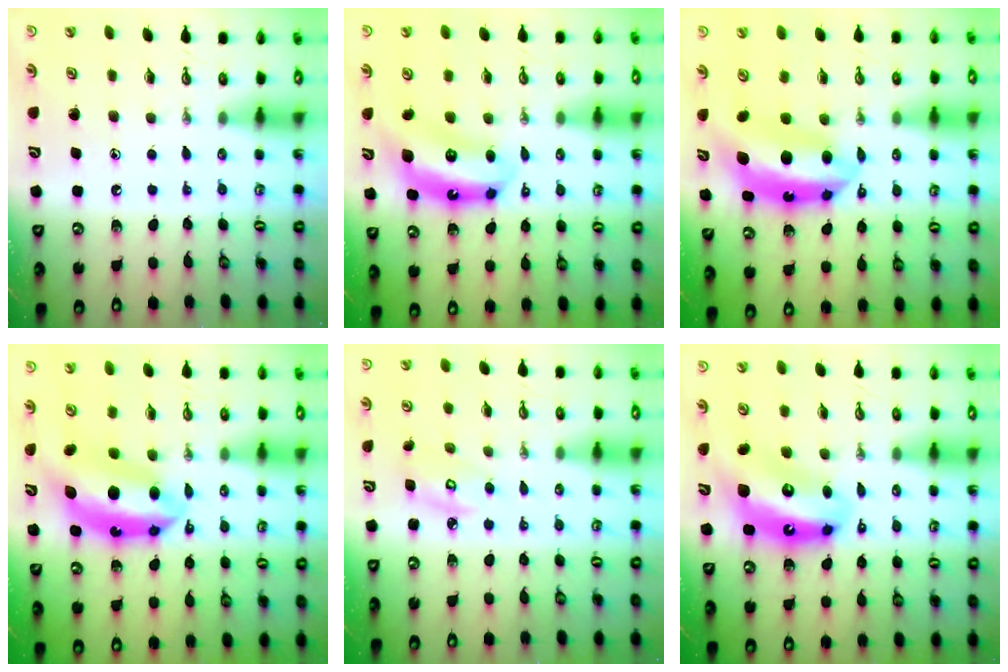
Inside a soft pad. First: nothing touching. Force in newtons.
{"total": 7.1, "press": 7.1, "slide": 0.7}
{"total": 10.1, "press": 10.1, "slide": 0.9}
{"total": 12.1, "press": 12.1, "slide": 0.9}
{"total": 3.7, "press": 3.7, "slide": 0.2}
{"total": 12.7, "press": 12.6, "slide": 1.3}